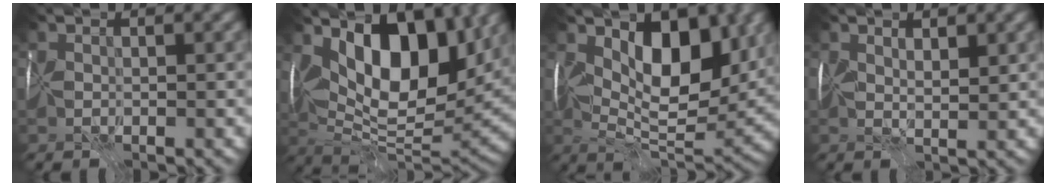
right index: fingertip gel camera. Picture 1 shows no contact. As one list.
[{"total": 12.2, "force": [4.6, 5.9, 9.6], "torque": [-0.122, -0.011, 0.078]}, {"total": 8.6, "force": [3.4, 4.2, 6.7], "torque": [-0.086, -0.018, 0.060]}, {"total": 1.5, "force": [1.2, 0.1, 0.8], "torque": [-0.004, -0.006, 0.024]}]